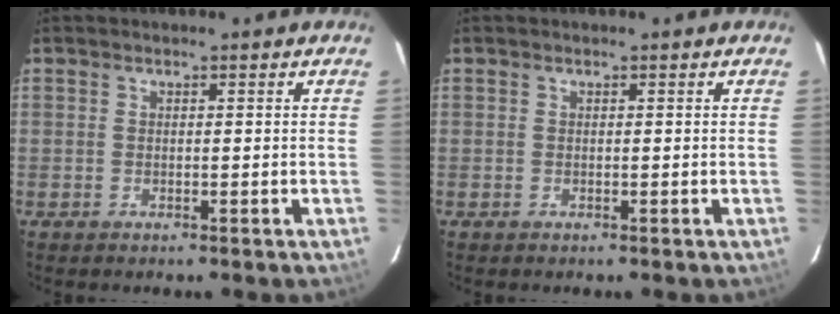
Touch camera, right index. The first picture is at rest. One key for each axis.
{"total": 0.0}